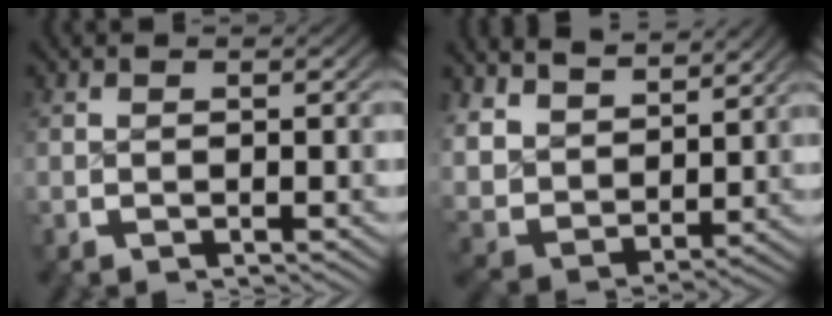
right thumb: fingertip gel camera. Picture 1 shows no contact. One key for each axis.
{"total": 8.0, "fx": 2.1, "fy": 6.1, "fz": 4.8, "tx": -0.132, "ty": -0.039, "tz": 0.055}